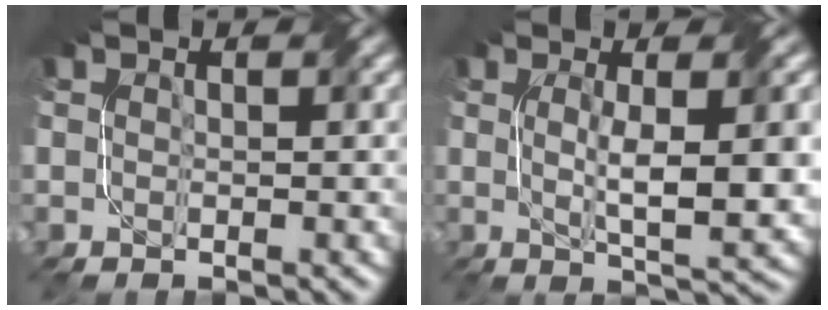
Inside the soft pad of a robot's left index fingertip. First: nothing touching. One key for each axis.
{"total": 6.7, "fx": 0.3, "fy": 1.4, "fz": 6.5, "tx": -0.101, "ty": -0.004, "tz": 0.010}